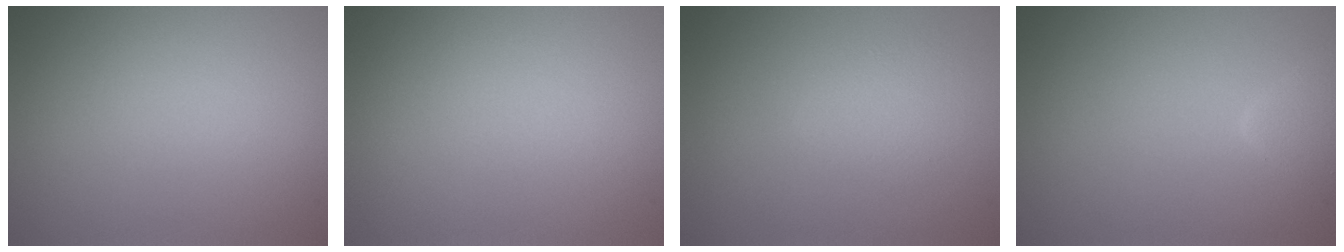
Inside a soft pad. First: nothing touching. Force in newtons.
{"total": 0.0}
{"total": 1.8, "press": 1.8, "slide": 0.1}
{"total": 1.9, "press": 1.9, "slide": 0.1}